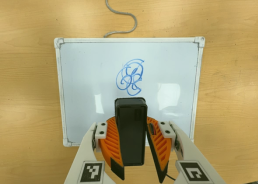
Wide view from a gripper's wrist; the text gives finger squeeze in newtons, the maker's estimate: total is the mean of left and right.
{"total": 11.1, "left": 10.4, "right": 11.9}